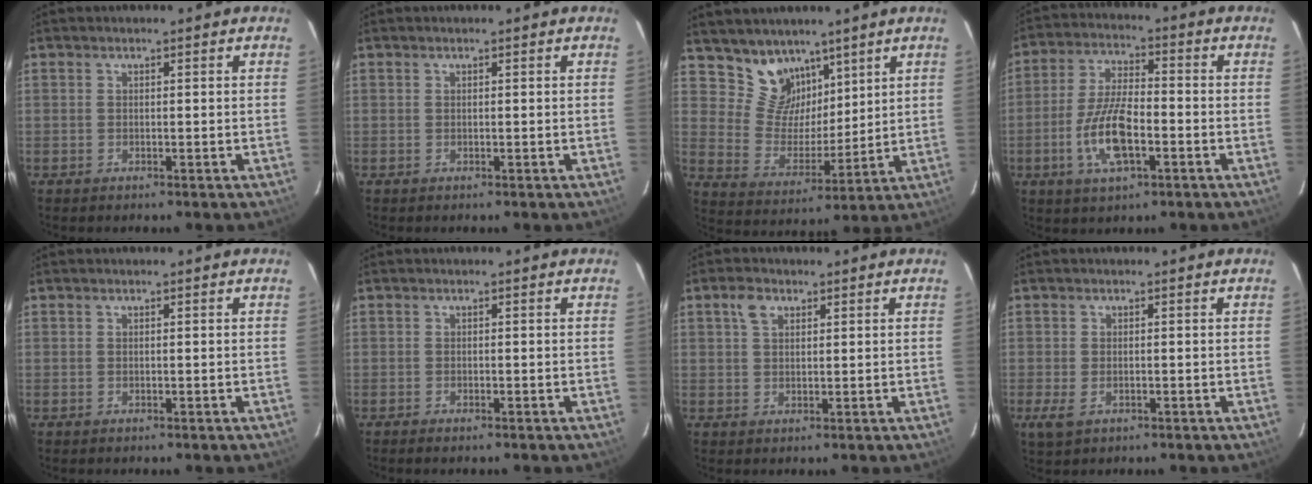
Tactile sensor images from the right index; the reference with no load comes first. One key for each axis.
{"total": 0.0}
{"total": 10.0, "fx": 7.2, "fy": 6.3, "fz": 2.7, "tx": -0.050, "ty": 0.003, "tz": 0.144}
{"total": 10.9, "fx": -3.8, "fy": 3.9, "fz": 9.5, "tx": -0.196, "ty": -0.002, "tz": -0.071}
{"total": 0.0}
{"total": 0.9, "fx": -0.8, "fy": 0.1, "fz": 0.4, "tx": -0.010, "ty": -0.003, "tz": -0.015}
{"total": 3.1, "fx": 1.5, "fy": 2.0, "fz": 1.9, "tx": -0.035, "ty": 0.010, "tz": 0.028}
{"total": 3.2, "fx": -1.3, "fy": 1.8, "fz": 2.3, "tx": -0.046, "ty": -0.009, "tz": -0.020}